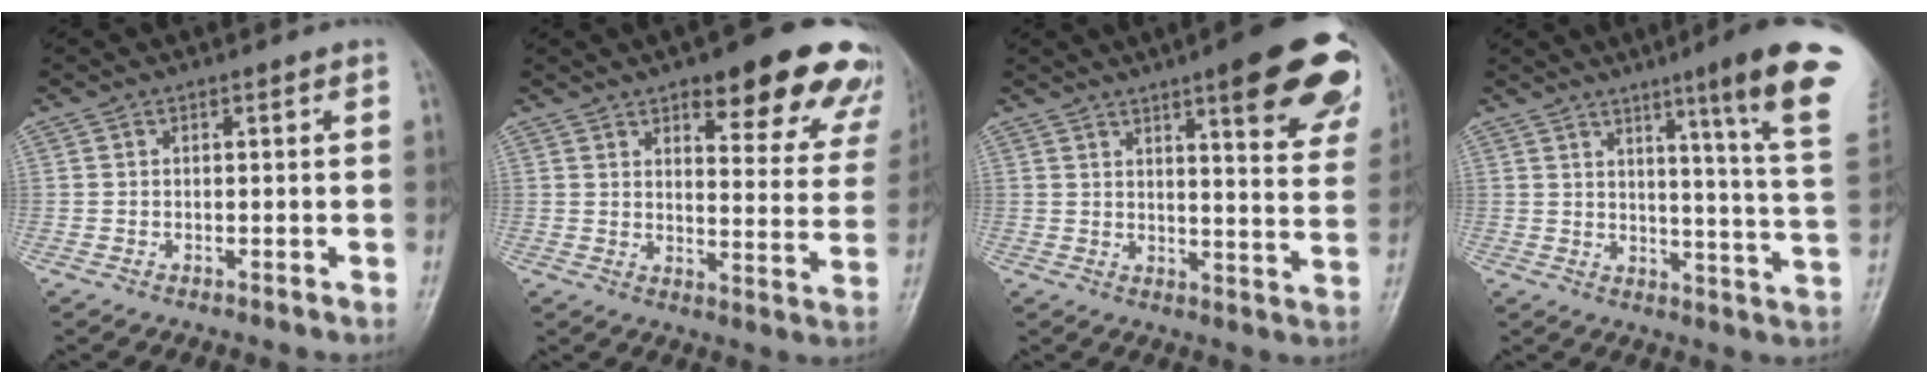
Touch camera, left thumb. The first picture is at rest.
{"total": 20.6, "force": [13.7, 7.0, 13.7], "torque": [-0.117, -0.055, 0.160]}
{"total": 19.9, "force": [11.1, 4.6, 15.9], "torque": [-0.170, -0.040, 0.132]}
{"total": 18.1, "force": [10.2, 0.0, 15.0], "torque": [-0.183, -0.065, 0.122]}